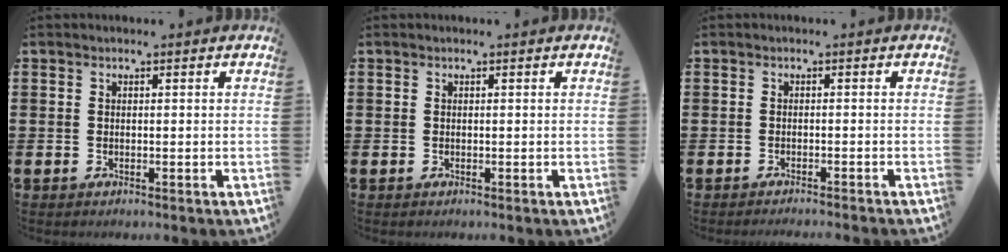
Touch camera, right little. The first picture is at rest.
{"total": 0.0}
{"total": 0.9, "force": [-0.8, -0.3, 0.0], "torque": [0.001, 0.000, -0.018]}